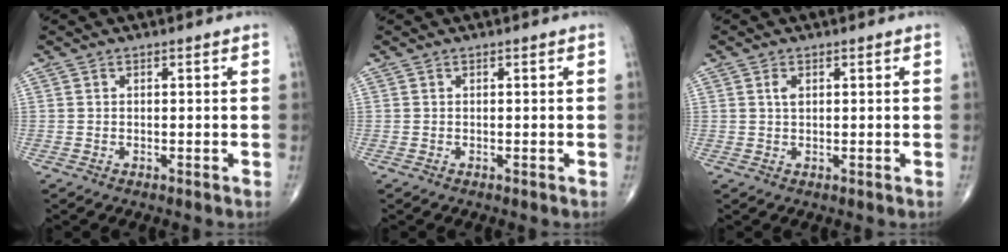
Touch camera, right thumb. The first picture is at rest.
{"total": 0.0}
{"total": 1.6, "force": [0.6, 0.9, 1.2], "torque": [-0.023, 0.002, 0.012]}